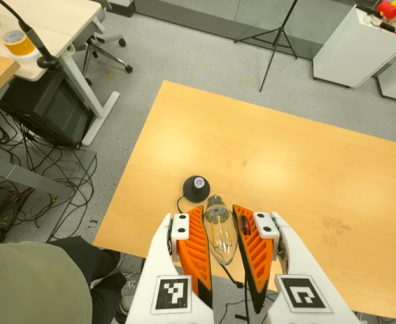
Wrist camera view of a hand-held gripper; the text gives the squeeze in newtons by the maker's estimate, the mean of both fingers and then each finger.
{"total": 20.4, "left": 21.9, "right": 19.0}